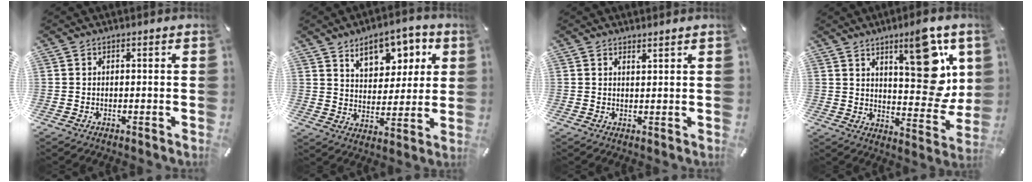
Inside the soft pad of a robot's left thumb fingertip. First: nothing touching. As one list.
[{"total": 10.3, "force": [6.3, 6.4, 5.0], "torque": [-0.069, -0.028, 0.108]}, {"total": 1.3, "force": [1.3, 0.0, 0.2], "torque": [-0.004, -0.004, 0.025]}, {"total": 18.4, "force": [8.8, 7.9, 14.2], "torque": [-0.158, -0.059, 0.135]}]